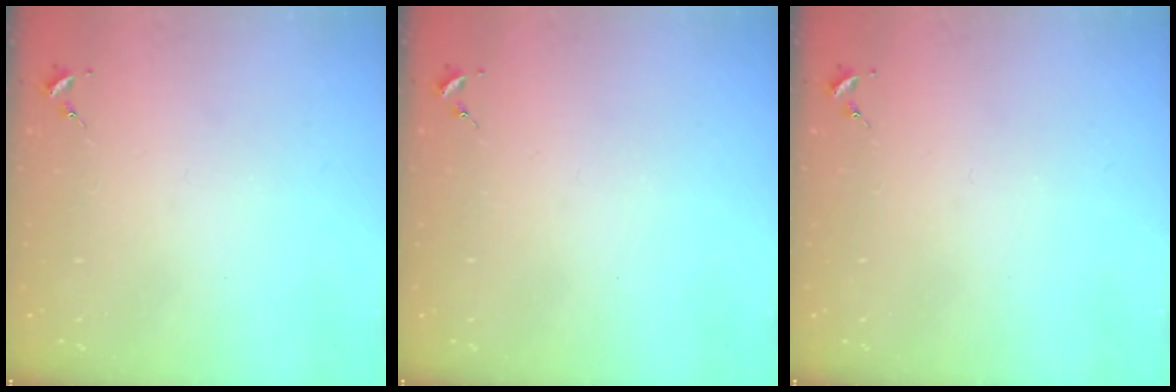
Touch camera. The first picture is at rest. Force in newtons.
{"total": 0.0}
{"total": 0.0}